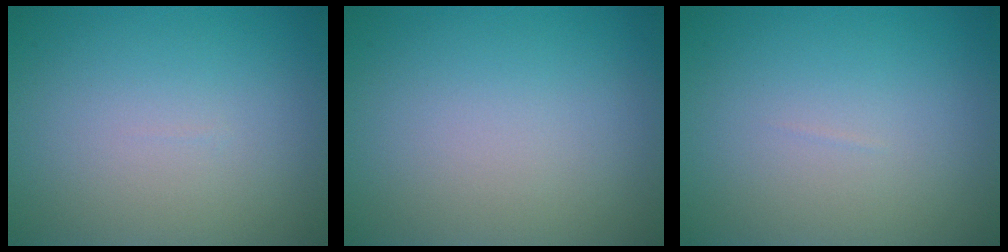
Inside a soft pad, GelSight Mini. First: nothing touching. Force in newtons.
{"total": 0.0}
{"total": 0.0}